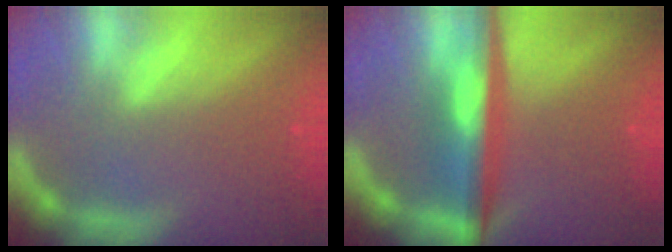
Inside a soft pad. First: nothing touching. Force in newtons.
{"total": 6.5}